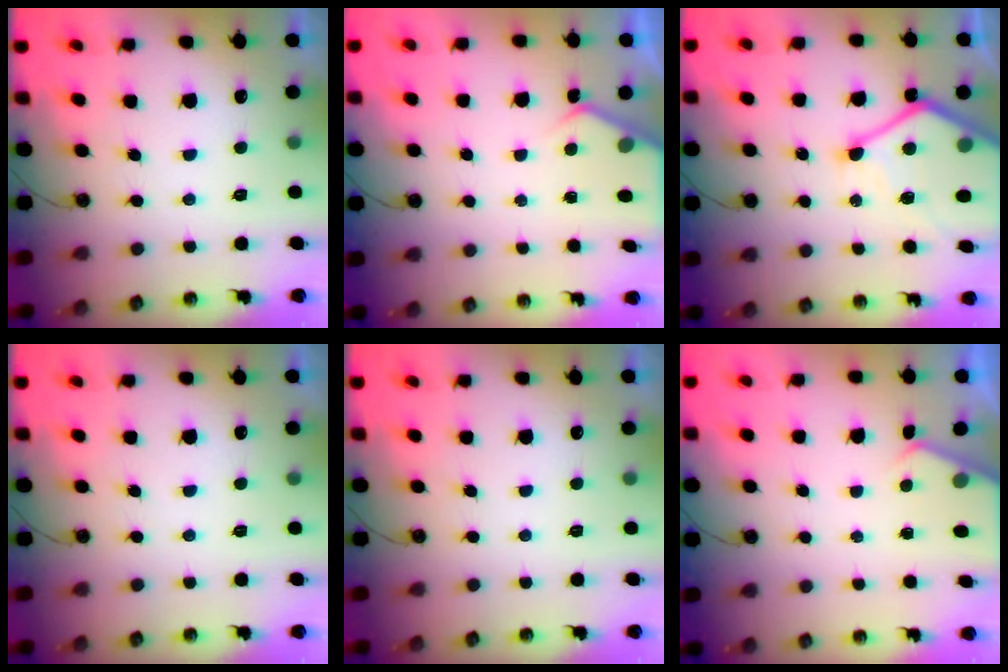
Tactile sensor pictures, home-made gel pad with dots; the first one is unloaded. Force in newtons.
{"total": 3.7, "press": 3.6, "slide": 0.5}
{"total": 17.1, "press": 17.0, "slide": 1.6}
{"total": 0.0}
{"total": 0.0}
{"total": 3.1, "press": 3.1, "slide": 0.5}